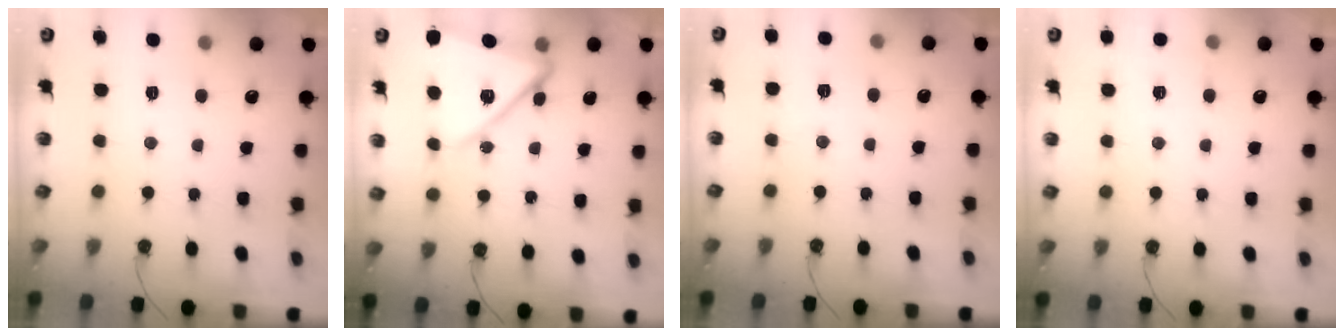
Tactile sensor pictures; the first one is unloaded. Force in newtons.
{"total": 15.0, "press": 14.9, "slide": 1.6}
{"total": 4.3, "press": 4.1, "slide": 1.4}
{"total": 2.3, "press": 2.3, "slide": 0.4}